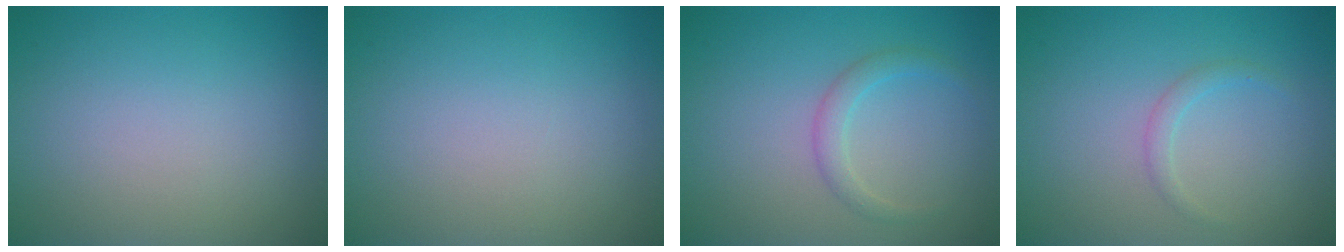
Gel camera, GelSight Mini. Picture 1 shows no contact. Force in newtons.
{"total": 0.0}
{"total": 1.7, "press": 1.7, "slide": 0.1}
{"total": 1.1, "press": 1.1, "slide": 0.1}